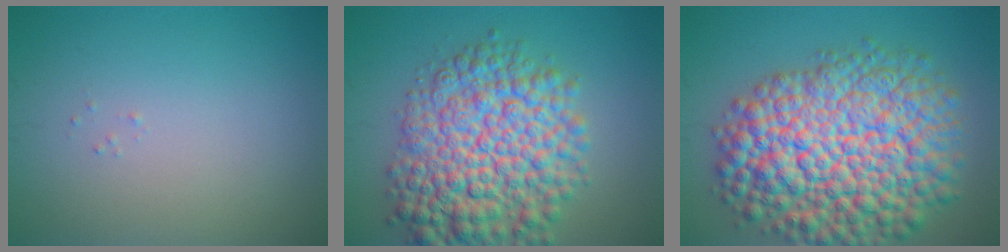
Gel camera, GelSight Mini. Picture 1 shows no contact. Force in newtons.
{"total": 10.6, "press": 10.6, "slide": 0.3}
{"total": 14.6, "press": 14.6, "slide": 0.6}